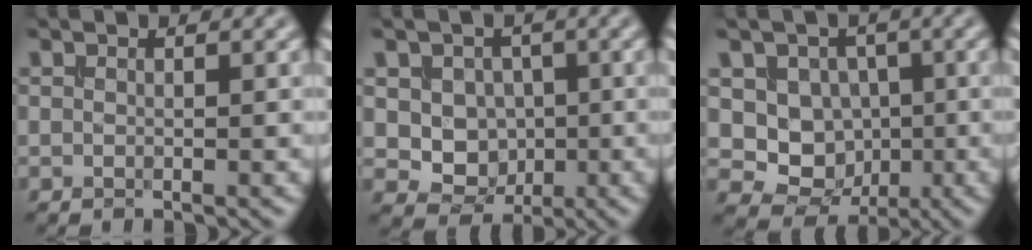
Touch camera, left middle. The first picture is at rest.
{"total": 5.1, "force": [0.5, 4.5, 2.4], "torque": [-0.035, -0.003, 0.006]}
{"total": 6.5, "force": [0.2, 5.7, 3.0], "torque": [-0.034, -0.003, -0.013]}